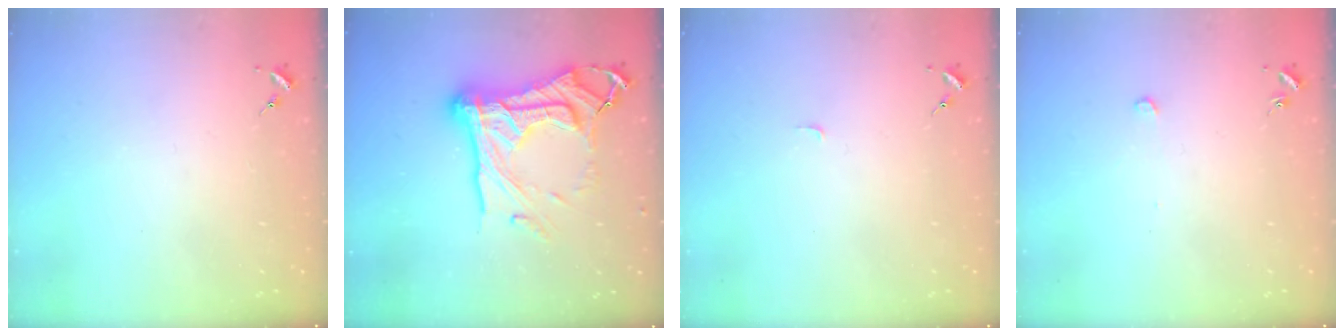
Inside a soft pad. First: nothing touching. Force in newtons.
{"total": 26.5, "press": 26.4, "slide": 2.6}
{"total": 2.5, "press": 2.5, "slide": 0.3}
{"total": 2.6, "press": 2.6, "slide": 0.2}